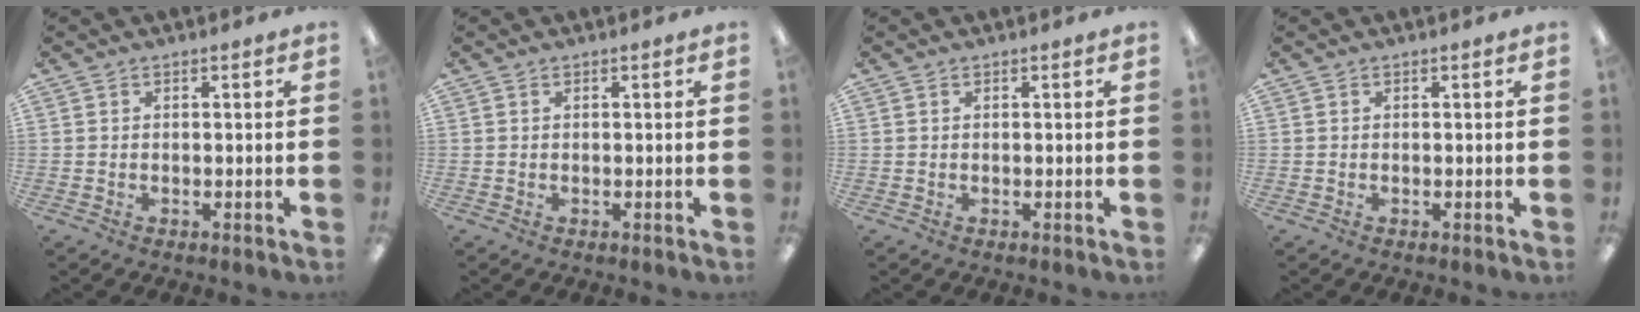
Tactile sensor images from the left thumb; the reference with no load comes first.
{"total": 0.0}
{"total": 0.0}
{"total": 0.0}